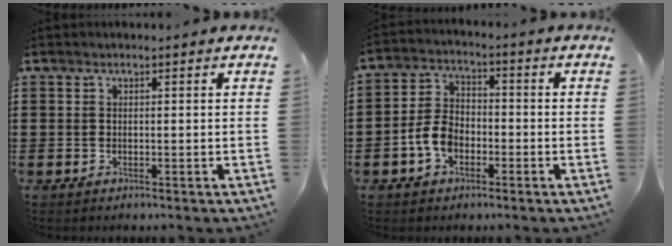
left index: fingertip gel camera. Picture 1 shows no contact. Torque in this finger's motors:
{"motor_torque": [1.11, 0.68, 0.43, 0.11]}